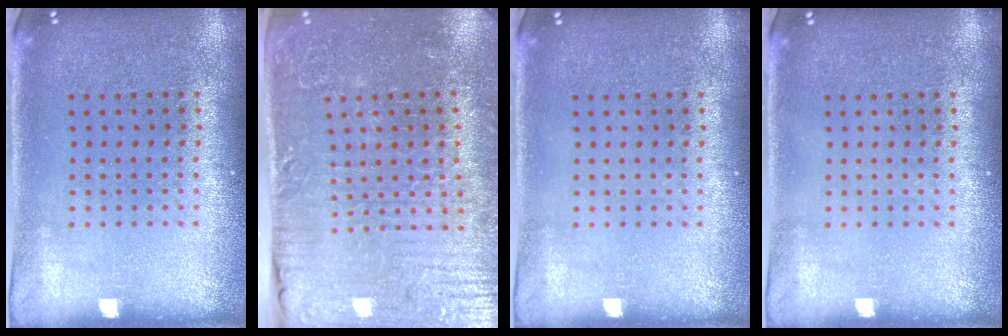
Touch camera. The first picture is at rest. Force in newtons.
{"total": 4.1, "press": 4.1, "slide": 0.5}
{"total": 0.0}
{"total": 0.0}